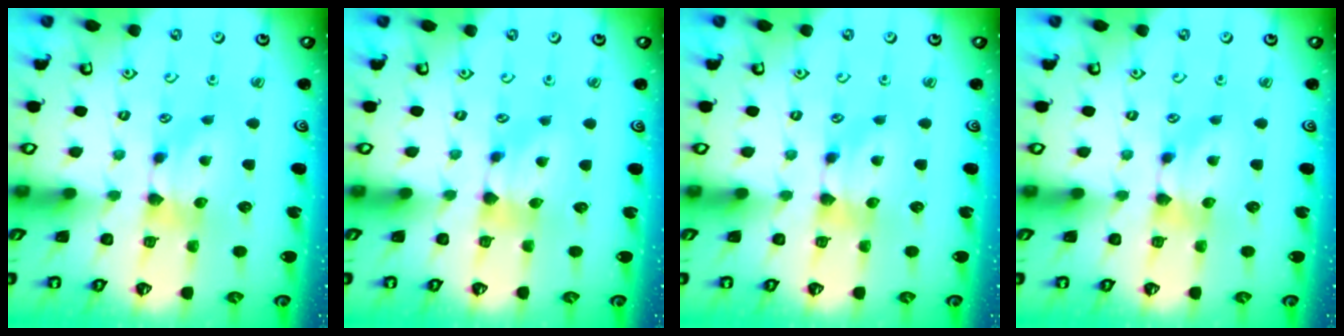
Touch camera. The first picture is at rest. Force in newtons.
{"total": 0.8, "press": 0.5, "slide": 0.6}
{"total": 0.0}
{"total": 0.0}